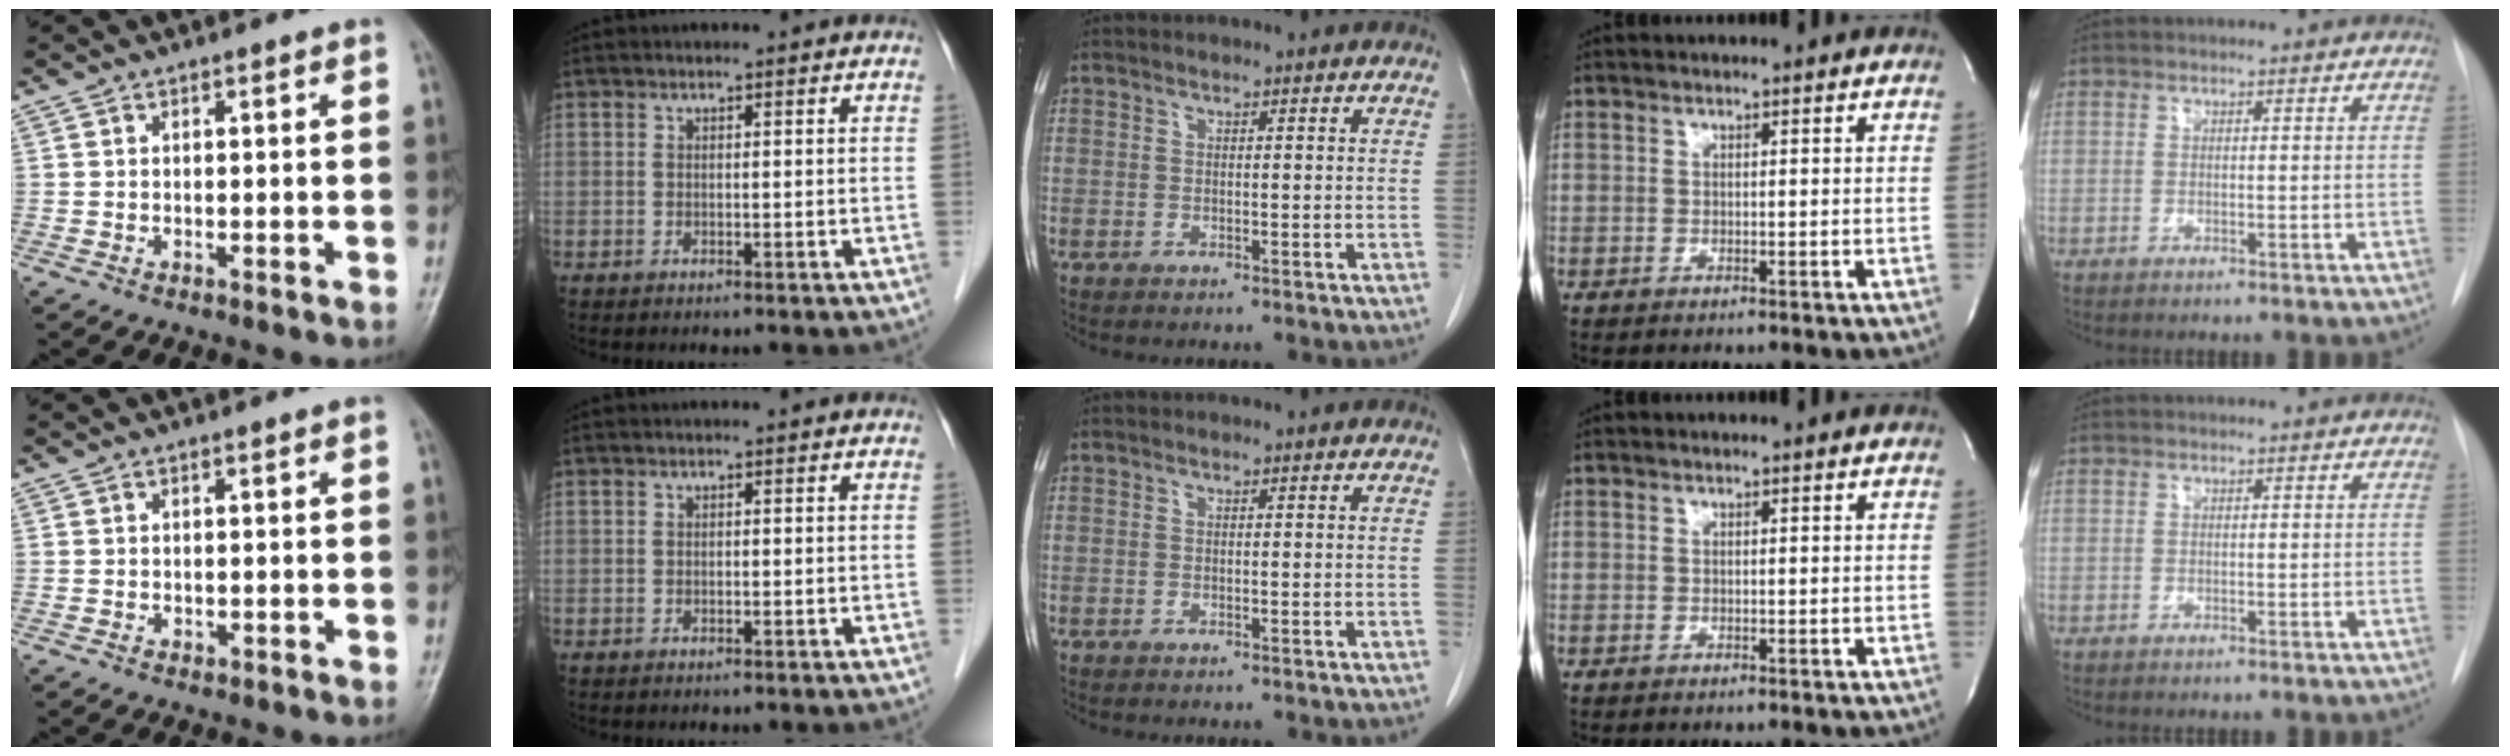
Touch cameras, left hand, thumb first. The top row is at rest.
{"thumb": {"total": 0.6, "force": [-0.1, 0.5, 0.3], "torque": [-0.003, 0.000, -0.001]}}